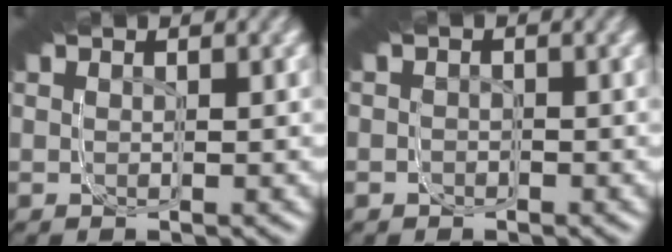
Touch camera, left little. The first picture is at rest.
{"total": 1.2, "force": [-1.0, 0.2, -0.6], "torque": [0.010, -0.021, -0.007]}